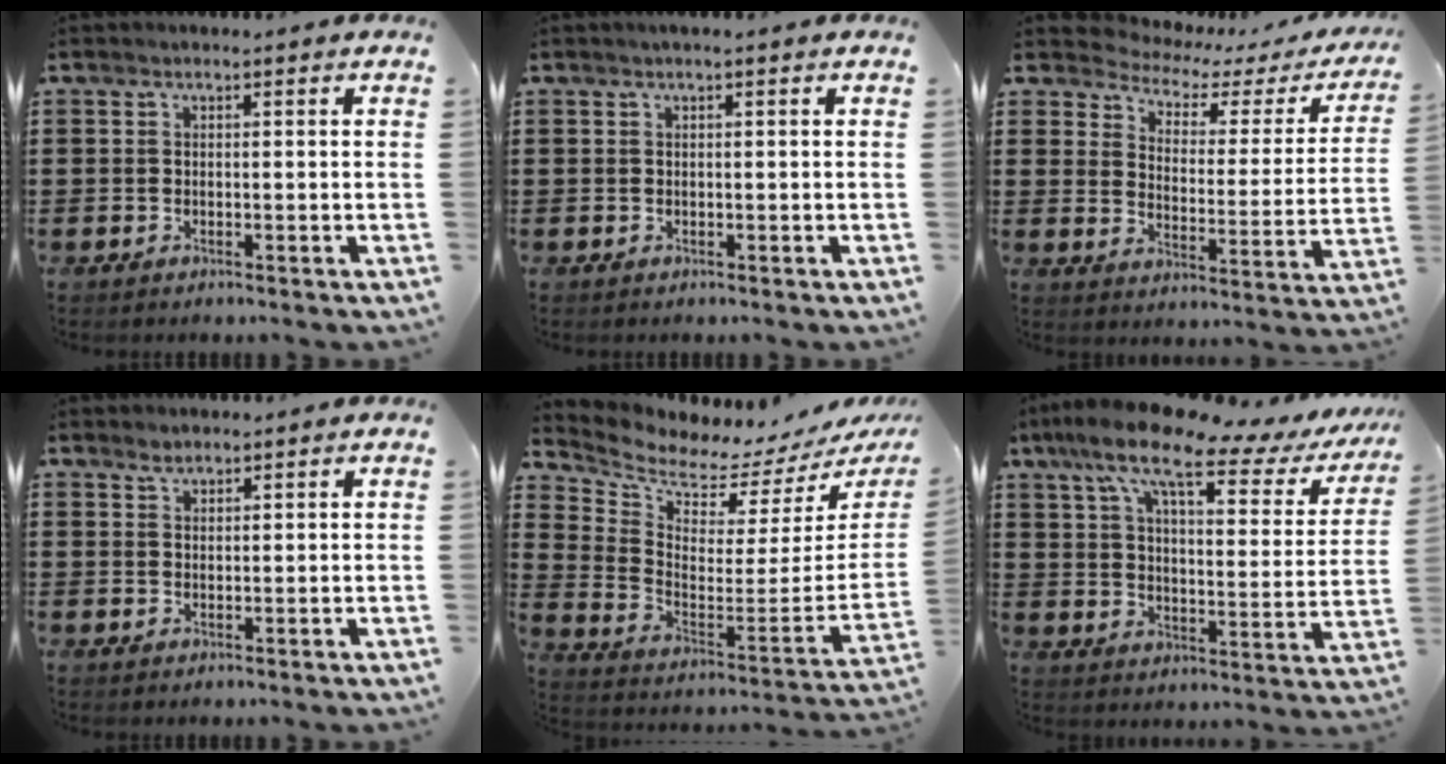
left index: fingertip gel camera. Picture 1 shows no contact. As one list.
[{"total": 0.5, "force": [0.1, 0.0, 0.5], "torque": [-0.008, -0.003, 0.002]}, {"total": 3.6, "force": [3.2, 1.3, 1.1], "torque": [-0.047, -0.023, 0.046]}, {"total": 1.6, "force": [1.4, 0.6, 0.5], "torque": [-0.012, 0.000, 0.027]}, {"total": 3.9, "force": [3.9, 0.2, 0.1], "torque": [-0.037, -0.067, 0.060]}, {"total": 12.7, "force": [8.6, 3.0, 8.8], "torque": [-0.183, -0.033, 0.139]}]